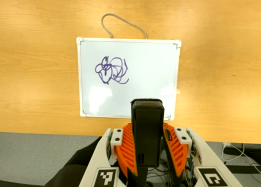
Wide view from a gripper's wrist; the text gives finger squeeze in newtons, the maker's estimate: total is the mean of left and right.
{"total": 5.0, "left": 3.3, "right": 6.6}